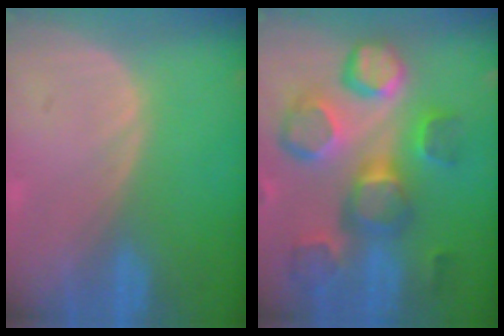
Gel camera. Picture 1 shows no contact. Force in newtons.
{"total": 12.4, "press": 11.1, "slide": 5.6}